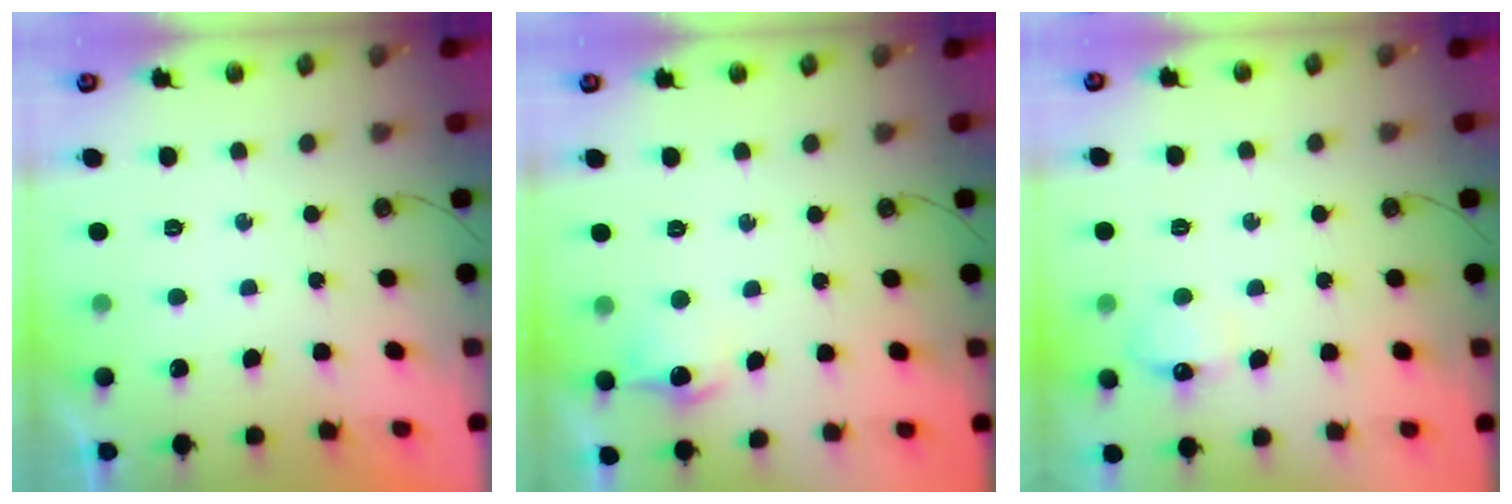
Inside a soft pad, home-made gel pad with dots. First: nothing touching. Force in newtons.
{"total": 8.0, "press": 8.0, "slide": 0.7}
{"total": 6.2, "press": 6.1, "slide": 0.9}